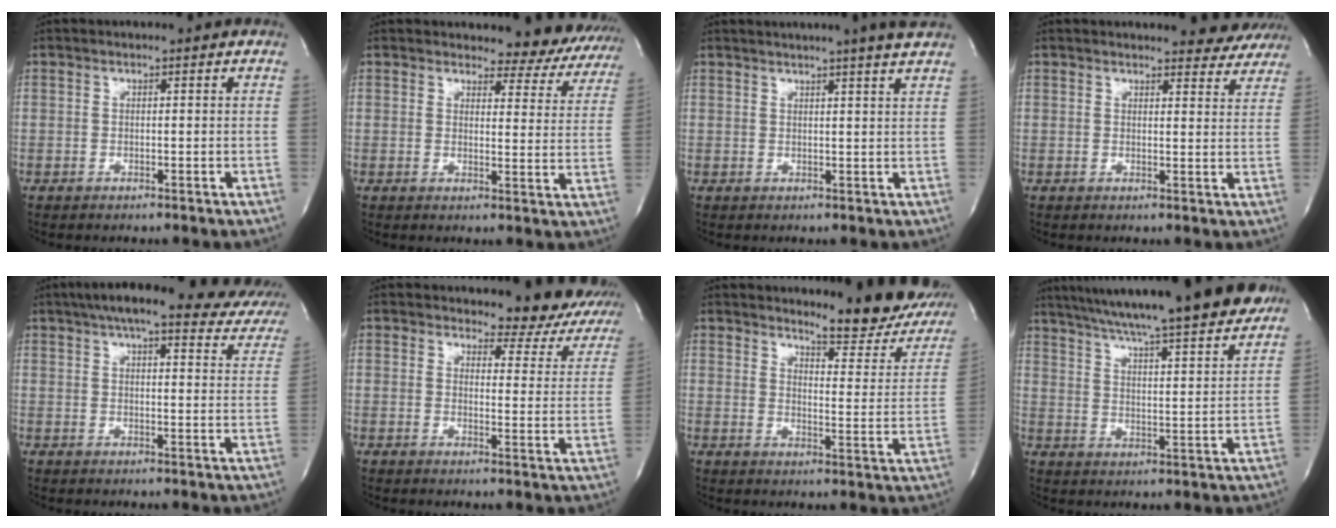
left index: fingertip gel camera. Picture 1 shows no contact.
{"total": 10.1, "force": [9.6, 2.9, 0.1], "torque": [0.032, -0.042, 0.080]}
{"total": 8.1, "force": [7.0, -1.2, 3.8], "torque": [-0.052, 0.011, 0.071]}
{"total": 8.3, "force": [8.1, 1.9, 0.9], "torque": [0.013, -0.019, 0.066]}
{"total": 22.6, "force": [19.7, 4.6, 10.2], "torque": [-0.140, -0.002, 0.227]}
{"total": 10.4, "force": [9.8, 3.3, 1.0], "torque": [0.020, -0.041, 0.084]}
{"total": 14.4, "force": [12.9, 3.0, 5.5], "torque": [-0.051, -0.053, 0.138]}
{"total": 23.3, "force": [20.2, 0.6, 11.6], "torque": [-0.189, -0.012, 0.282]}